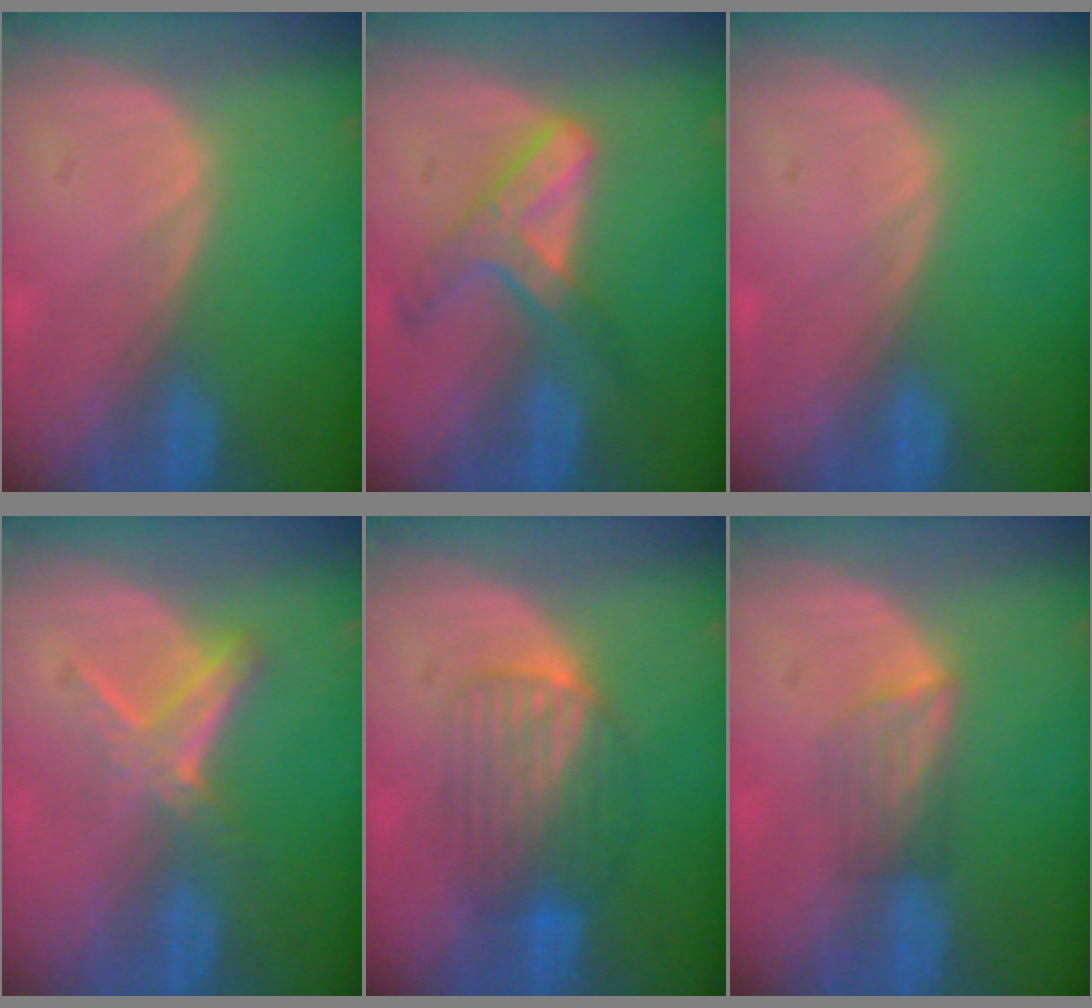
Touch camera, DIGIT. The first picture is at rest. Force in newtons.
{"total": 6.9, "press": 5.9, "slide": 3.5}
{"total": 0.0}
{"total": 5.2, "press": 4.8, "slide": 2.1}
{"total": 6.4, "press": 6.3, "slide": 1.1}
{"total": 3.5, "press": 3.2, "slide": 1.4}